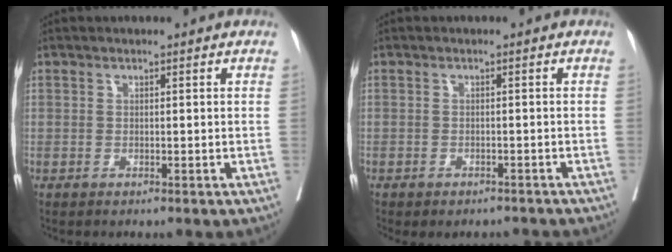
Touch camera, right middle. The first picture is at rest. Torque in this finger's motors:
{"motor_torque": [1.05, -1.09, 0.38, 0.10]}